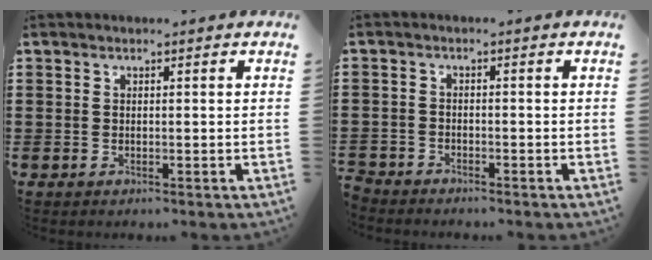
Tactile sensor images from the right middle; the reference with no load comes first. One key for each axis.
{"total": 2.2, "fx": -2.2, "fy": 0.3, "fz": -0.2, "tx": -0.009, "ty": -0.002, "tz": -0.051}